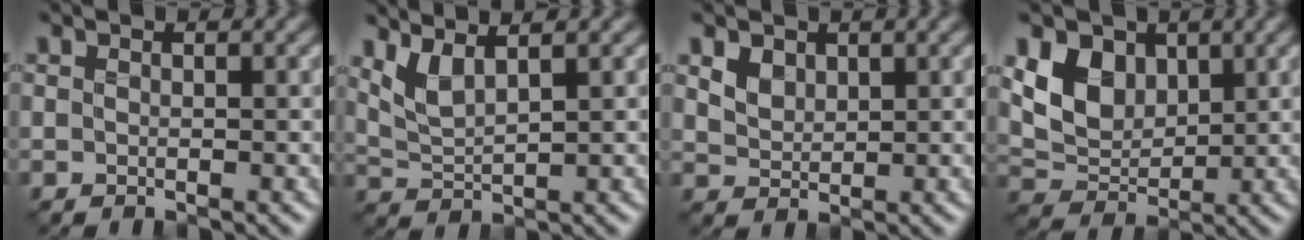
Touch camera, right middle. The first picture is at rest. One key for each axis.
{"total": 2.9, "fx": 1.9, "fy": 0.7, "fz": 2.1, "tx": -0.052, "ty": 0.000, "tz": 0.044}
{"total": 2.0, "fx": 1.0, "fy": 1.4, "fz": 0.9, "tx": -0.028, "ty": -0.006, "tz": 0.020}
{"total": 4.9, "fx": 1.7, "fy": 3.7, "fz": 2.7, "tx": -0.058, "ty": -0.008, "tz": 0.025}